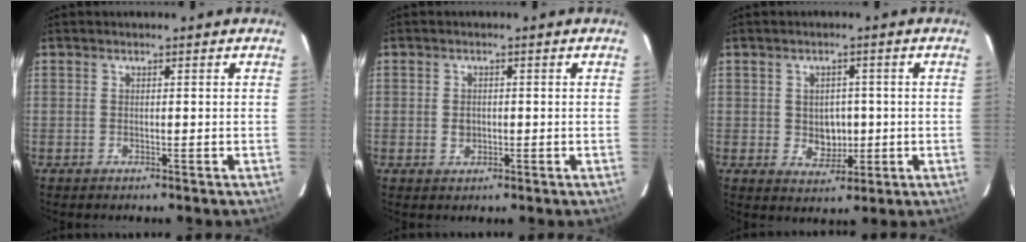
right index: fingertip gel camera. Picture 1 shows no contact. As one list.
[{"total": 2.1, "force": [-0.3, 1.8, 1.0], "torque": [-0.017, 0.003, -0.004]}, {"total": 4.8, "force": [-0.2, 4.2, 2.4], "torque": [-0.042, 0.003, 0.007]}]